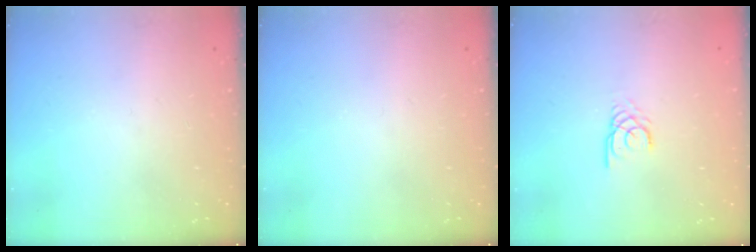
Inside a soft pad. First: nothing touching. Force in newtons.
{"total": 0.0}
{"total": 2.1, "press": 2.1, "slide": 0.0}